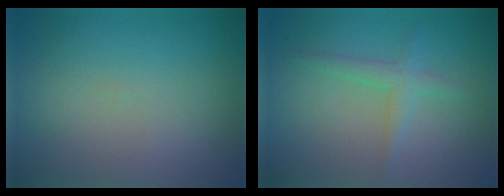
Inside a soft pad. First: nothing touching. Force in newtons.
{"total": 2.0, "press": 2.0, "slide": 0.0}